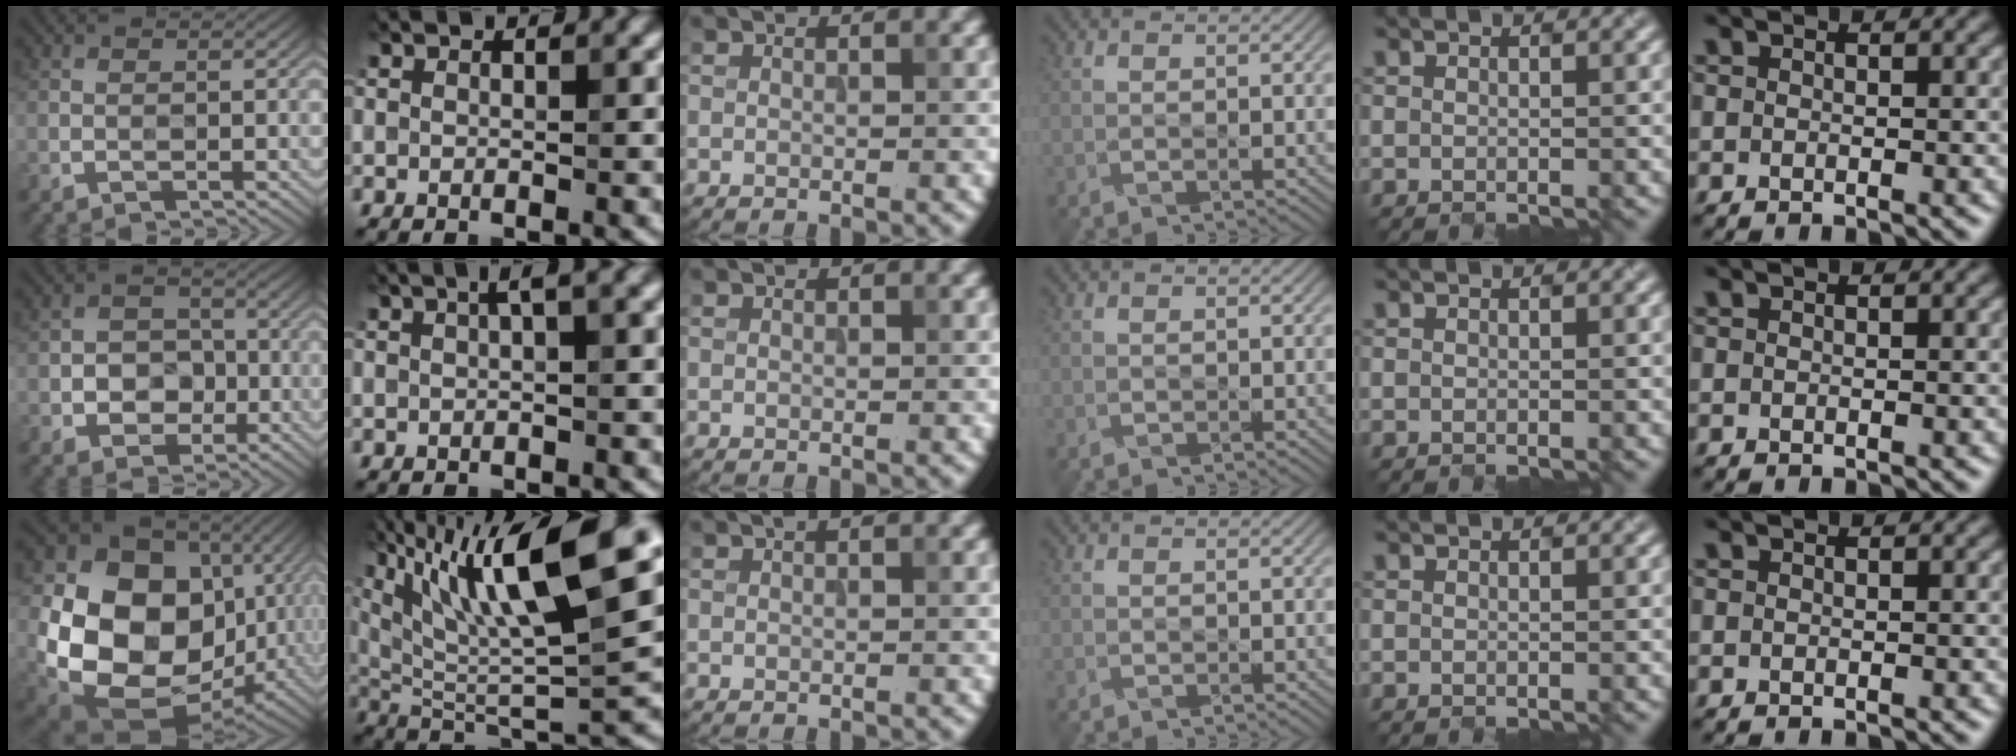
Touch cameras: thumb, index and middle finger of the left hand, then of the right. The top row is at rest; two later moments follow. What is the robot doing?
{"motion": "close", "object": "folder"}